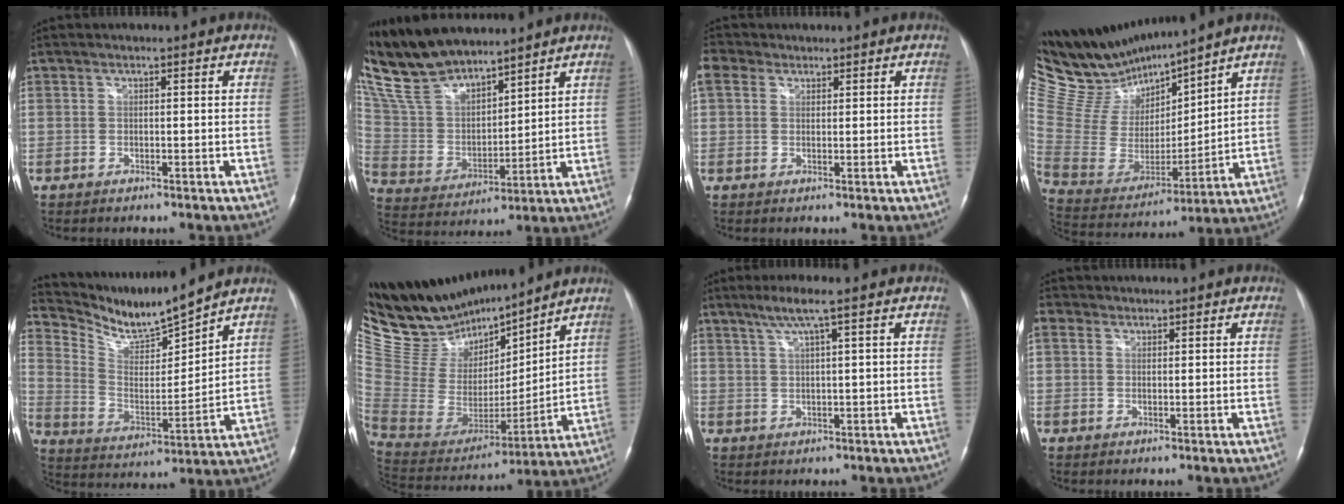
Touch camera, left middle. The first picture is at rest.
{"total": 18.6, "force": [16.2, 5.1, 7.8], "torque": [-0.171, 0.019, 0.318]}
{"total": 3.7, "force": [2.1, 2.7, 1.4], "torque": [-0.043, 0.021, 0.043]}
{"total": 18.8, "force": [17.3, 3.1, 6.5], "torque": [-0.141, -0.004, 0.331]}
{"total": 11.5, "force": [11.1, -0.2, 3.0], "torque": [-0.073, -0.010, 0.217]}
{"total": 21.1, "force": [19.1, 5.3, 7.1], "torque": [-0.147, -0.012, 0.344]}
{"total": 4.1, "force": [2.3, -0.6, 3.3], "torque": [-0.073, 0.006, 0.046]}
{"total": 2.0, "force": [1.1, 1.5, 0.6], "torque": [-0.015, 0.014, 0.022]}